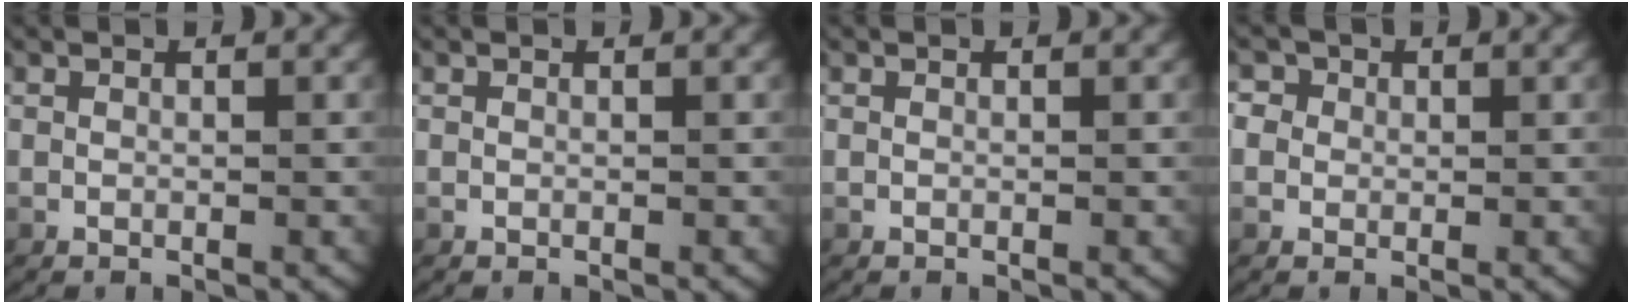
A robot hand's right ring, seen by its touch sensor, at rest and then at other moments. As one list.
[{"total": 0.0}, {"total": 0.0}, {"total": 3.3, "force": [0.7, 3.1, 1.1], "torque": [-0.034, 0.002, 0.004]}]